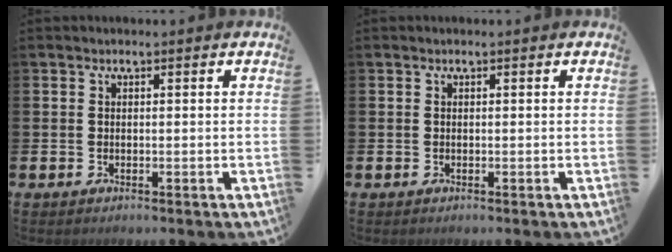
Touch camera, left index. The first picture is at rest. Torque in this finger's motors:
{"motor_torque": [-0.15, 0.16, -0.03, -0.01]}